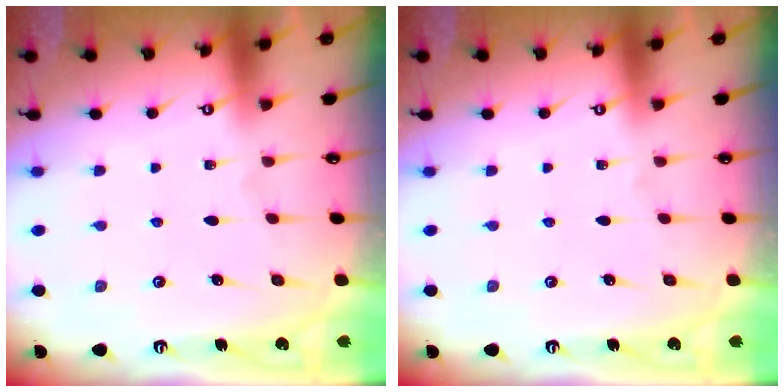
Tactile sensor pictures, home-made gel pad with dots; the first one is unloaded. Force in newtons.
{"total": 0.0}